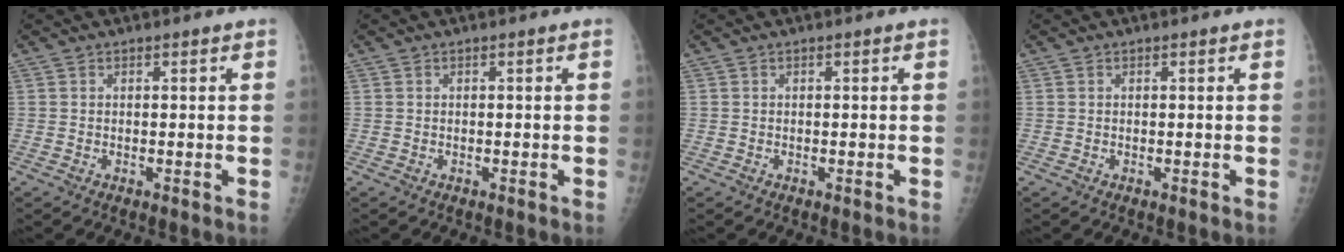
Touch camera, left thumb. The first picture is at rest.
{"total": 0.0}
{"total": 0.0}
{"total": 0.0}